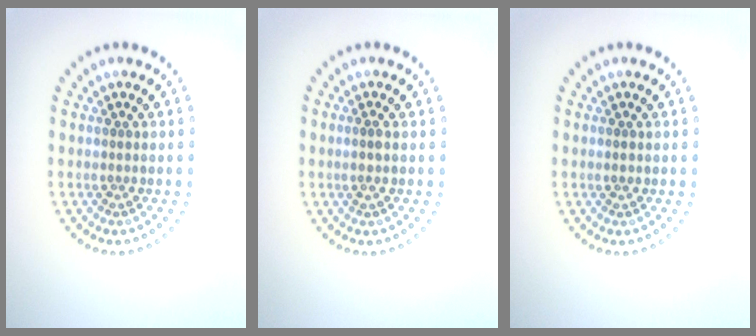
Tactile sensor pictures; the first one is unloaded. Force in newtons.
{"total": 0.9, "press": 0.6, "slide": 0.6}
{"total": 0.8, "press": 0.8, "slide": 0.1}